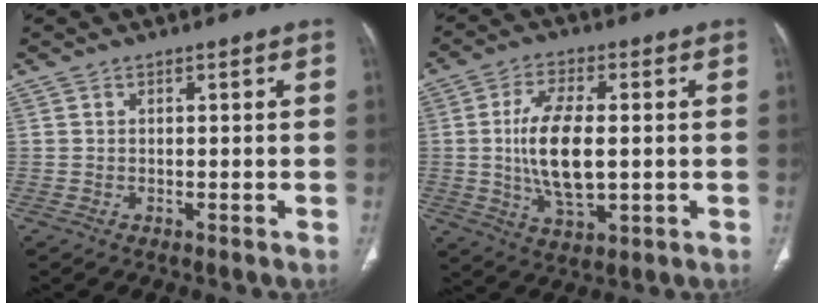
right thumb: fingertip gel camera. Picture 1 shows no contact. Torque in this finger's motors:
{"motor_torque": [2.43, 2.58, 1.71, -0.21, 0.51]}